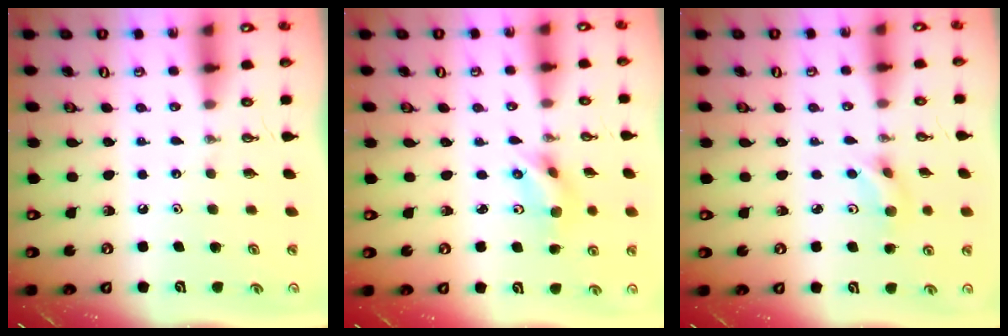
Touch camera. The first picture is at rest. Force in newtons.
{"total": 5.5, "press": 3.6, "slide": 4.2}
{"total": 5.4, "press": 5.4, "slide": 0.9}